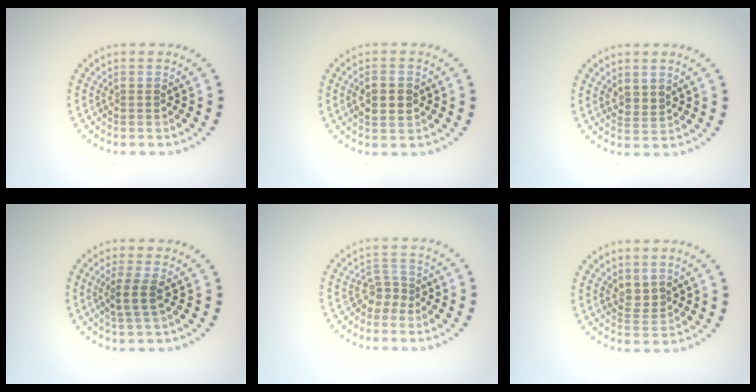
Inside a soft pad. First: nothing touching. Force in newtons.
{"total": 2.3, "press": 2.3, "slide": 0.2}
{"total": 1.7, "press": 1.3, "slide": 1.1}
{"total": 2.3, "press": 1.8, "slide": 1.3}
{"total": 1.9, "press": 1.3, "slide": 1.4}
{"total": 1.6, "press": 1.3, "slide": 1.0}